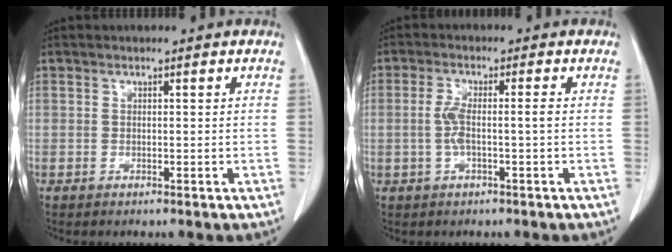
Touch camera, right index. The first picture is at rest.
{"total": 3.9, "force": [-0.5, 0.4, 3.9], "torque": [-0.086, 0.009, -0.009]}